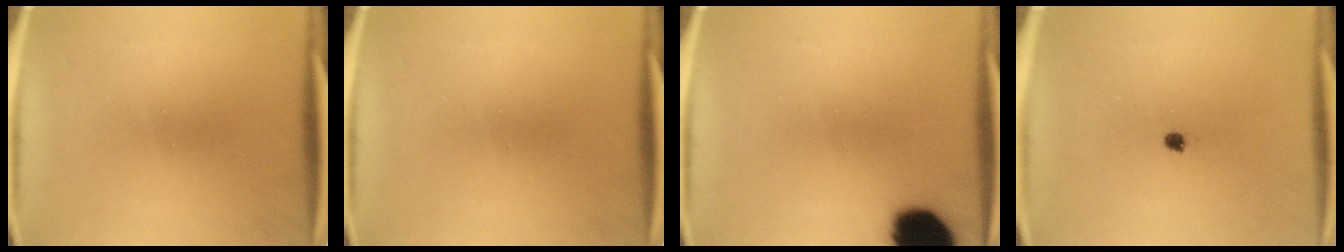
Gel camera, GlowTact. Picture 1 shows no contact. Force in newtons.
{"total": 0.0}
{"total": 14.7}
{"total": 1.3}